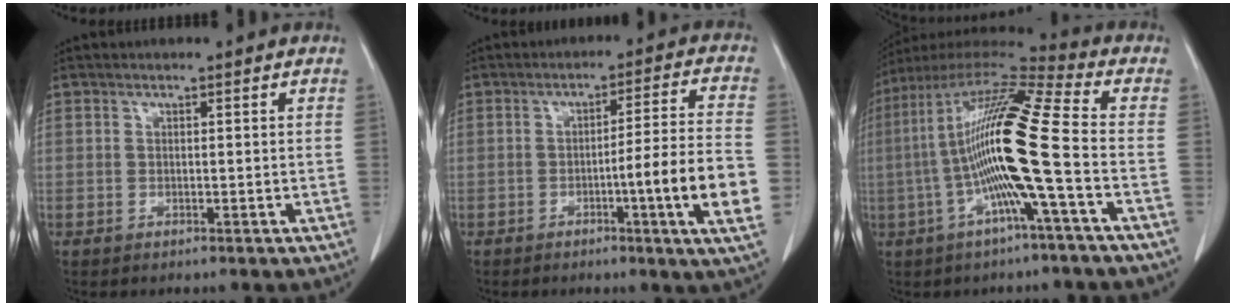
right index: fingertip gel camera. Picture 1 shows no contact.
{"total": 11.4, "force": [-3.2, -1.3, 10.9], "torque": [-0.151, -0.008, -0.052]}
{"total": 17.4, "force": [-2.6, -0.3, 17.2], "torque": [-0.328, 0.011, -0.066]}